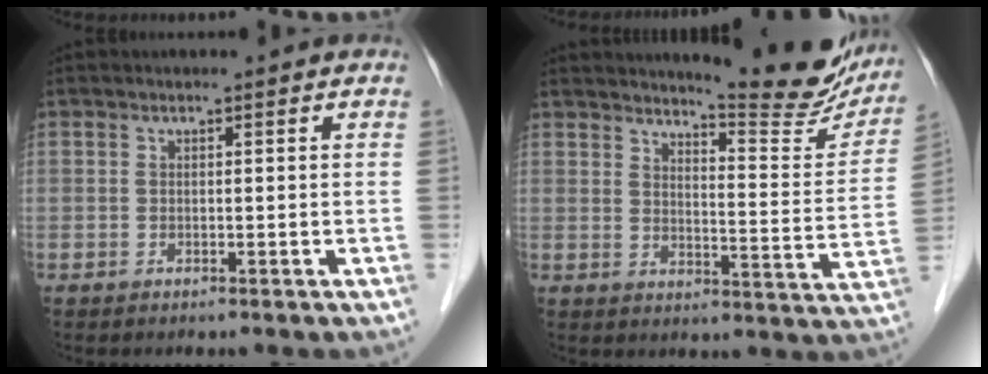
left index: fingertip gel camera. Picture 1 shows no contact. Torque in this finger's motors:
{"motor_torque": [-0.28, -0.64, 0.37, 0.07]}